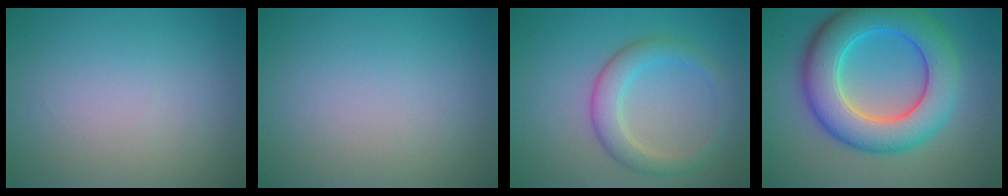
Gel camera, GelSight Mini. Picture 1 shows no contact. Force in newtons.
{"total": 0.0}
{"total": 3.4, "press": 3.4, "slide": 0.0}
{"total": 9.5, "press": 9.5, "slide": 0.2}